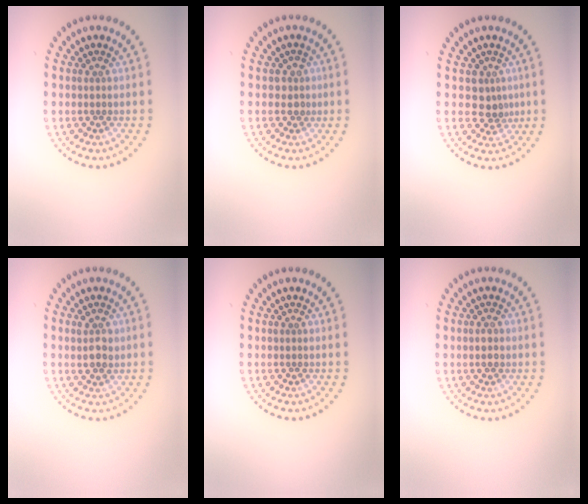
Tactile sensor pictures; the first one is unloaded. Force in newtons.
{"total": 1.3, "press": 1.1, "slide": 0.7}
{"total": 2.2, "press": 1.7, "slide": 1.4}
{"total": 2.0, "press": 1.9, "slide": 0.7}
{"total": 0.0}
{"total": 1.6, "press": 1.6, "slide": 0.1}